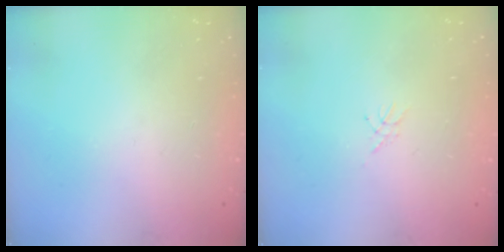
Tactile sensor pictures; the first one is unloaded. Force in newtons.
{"total": 2.3, "press": 2.2, "slide": 0.3}